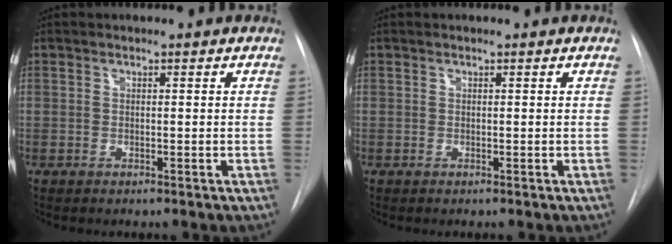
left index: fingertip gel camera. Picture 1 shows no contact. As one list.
[{"total": 0.0}]